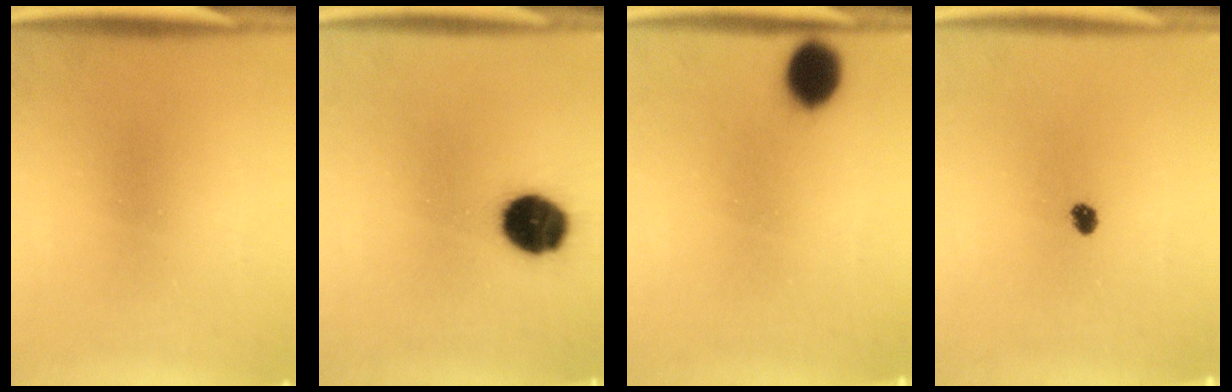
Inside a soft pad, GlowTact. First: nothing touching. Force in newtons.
{"total": 11.9}
{"total": 6.3}
{"total": 1.9}